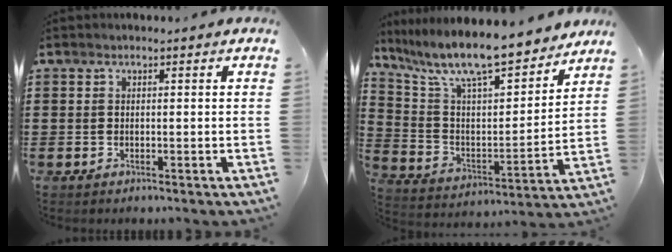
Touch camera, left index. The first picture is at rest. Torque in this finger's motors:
{"motor_torque": [2.14, 0.00, 0.50, 0.21]}